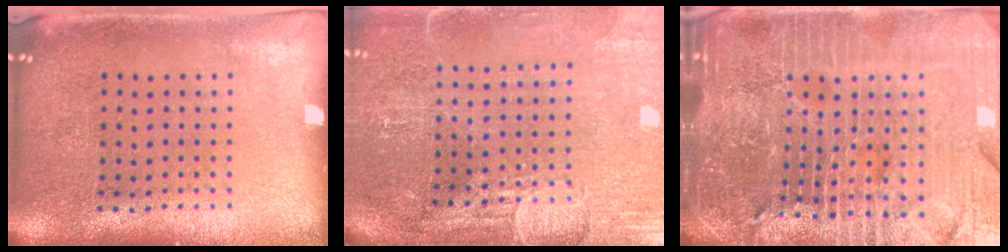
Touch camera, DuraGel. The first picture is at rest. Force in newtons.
{"total": 4.1, "press": 3.7, "slide": 1.9}
{"total": 6.6, "press": 5.8, "slide": 3.2}